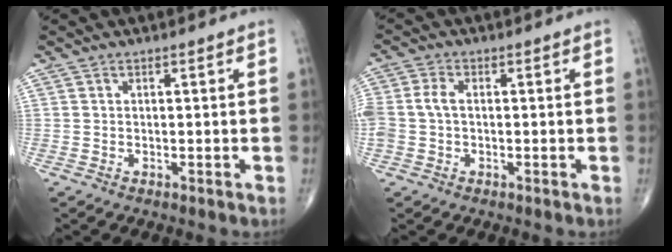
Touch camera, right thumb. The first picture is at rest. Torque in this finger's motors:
{"motor_torque": [0.13, 0.12, 0.43, 0.25, 0.07]}